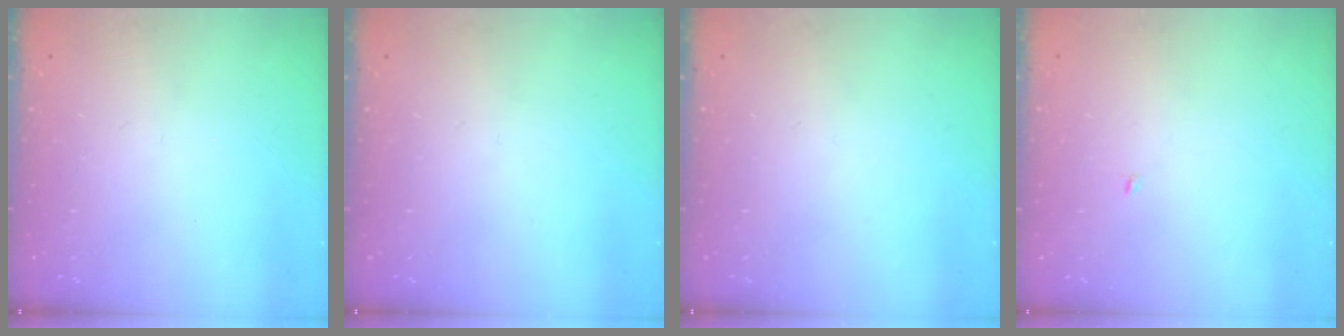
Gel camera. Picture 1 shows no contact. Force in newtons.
{"total": 0.0}
{"total": 0.0}
{"total": 1.9, "press": 1.9, "slide": 0.2}